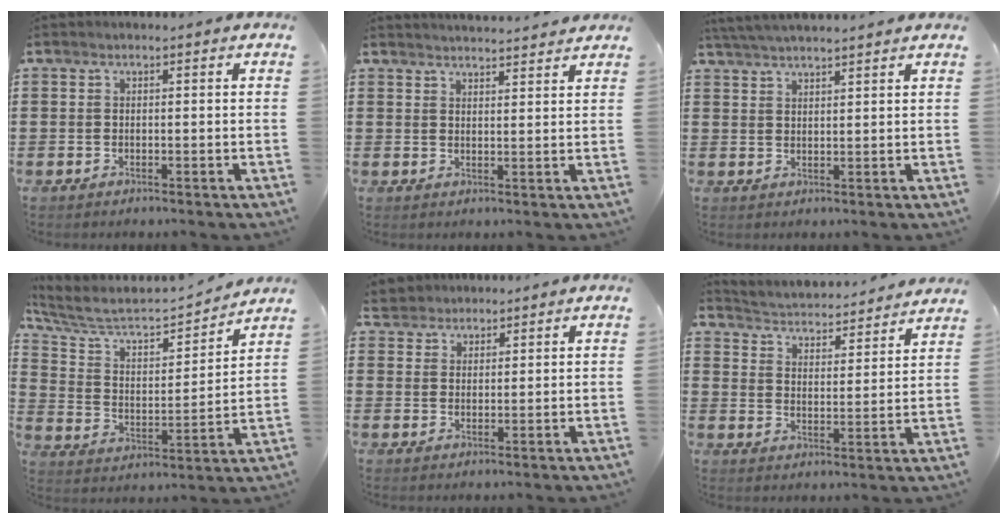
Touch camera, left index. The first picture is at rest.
{"total": 2.5, "force": [2.5, -0.3, 0.0], "torque": [-0.007, -0.011, 0.047]}
{"total": 3.4, "force": [3.2, -0.6, 0.7], "torque": [-0.022, -0.007, 0.061]}
{"total": 5.7, "force": [5.1, 1.6, 2.0], "torque": [-0.070, -0.039, 0.081]}
{"total": 2.6, "force": [2.4, 1.1, -0.5], "torque": [-0.003, 0.005, 0.046]}
{"total": 3.1, "force": [3.0, -0.3, -0.2], "torque": [-0.018, -0.036, 0.043]}